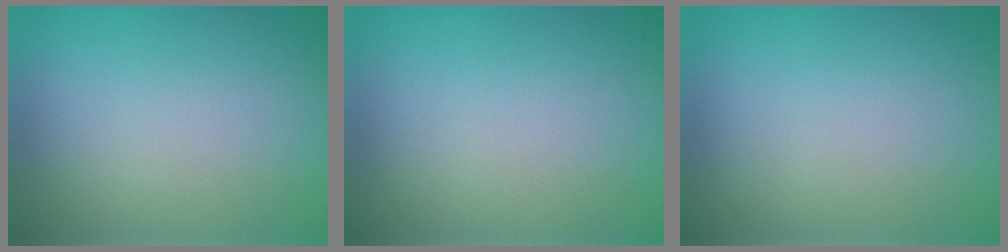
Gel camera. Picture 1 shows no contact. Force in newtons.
{"total": 0.0}
{"total": 0.0}